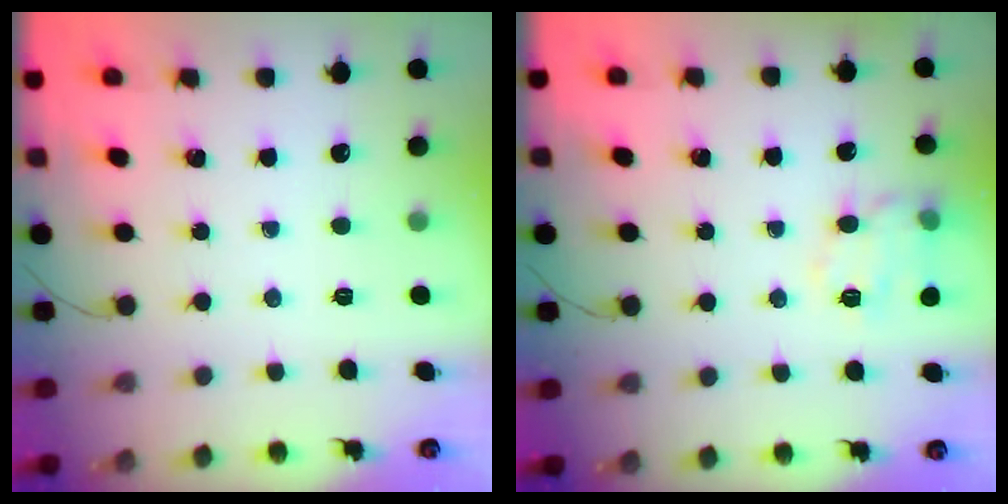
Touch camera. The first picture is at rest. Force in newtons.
{"total": 12.2, "press": 12.2, "slide": 0.3}